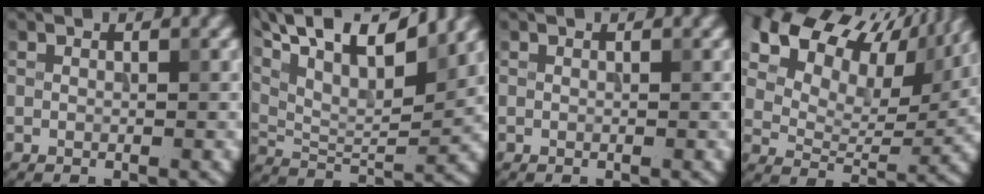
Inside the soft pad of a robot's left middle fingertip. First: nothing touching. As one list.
[{"total": 14.1, "force": [9.1, 4.8, 9.6], "torque": [-0.180, 0.027, 0.123]}, {"total": 0.0}, {"total": 15.2, "force": [9.0, 8.6, 8.8], "torque": [-0.168, 0.044, 0.146]}]